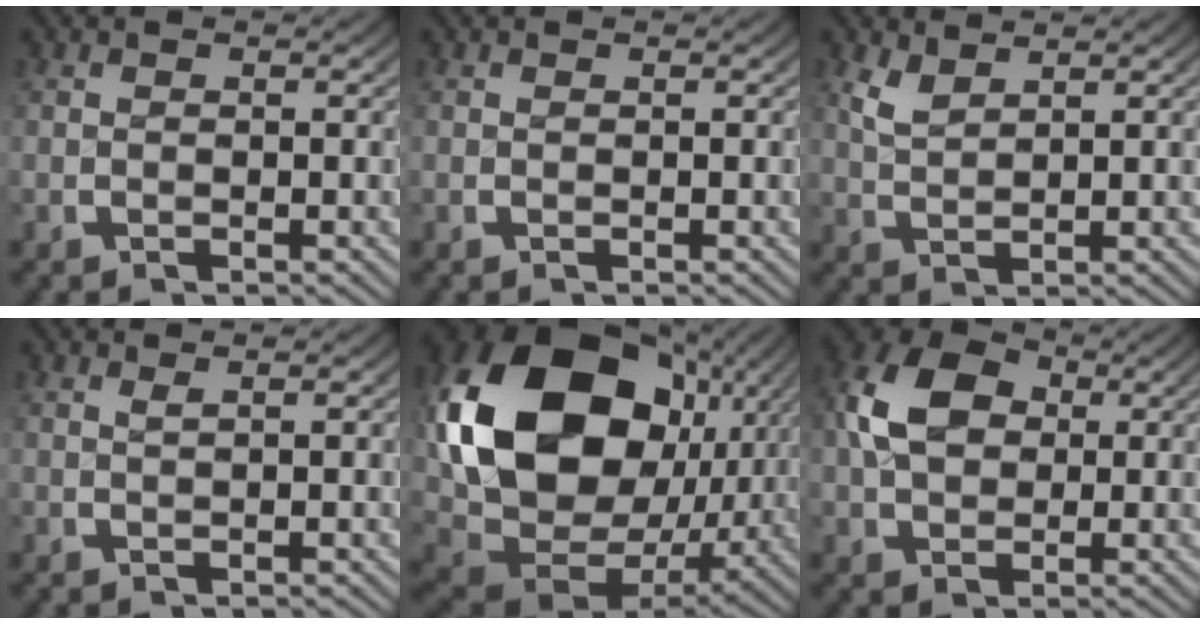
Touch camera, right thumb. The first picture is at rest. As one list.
[{"total": 0.0}, {"total": 2.4, "force": [2.0, 0.6, 1.2], "torque": [-0.033, -0.002, 0.051]}, {"total": 0.6, "force": [0.5, 0.0, 0.3], "torque": [-0.006, 0.001, 0.013]}, {"total": 23.5, "force": [1.3, 15.6, 17.5], "torque": [-0.361, -0.049, 0.052]}, {"total": 8.7, "force": [2.1, 6.2, 5.7], "torque": [-0.133, -0.010, 0.047]}]